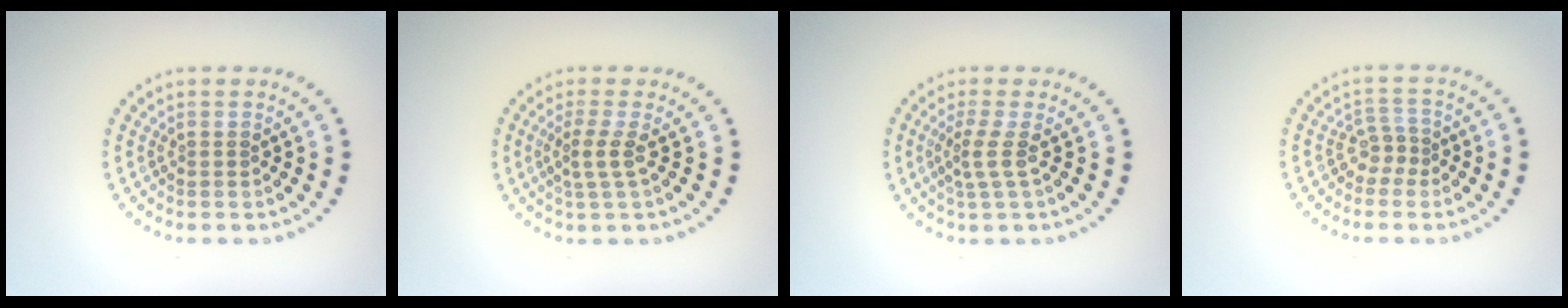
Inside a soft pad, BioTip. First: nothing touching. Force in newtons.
{"total": 2.0, "press": 1.6, "slide": 1.3}
{"total": 2.1, "press": 1.5, "slide": 1.5}
{"total": 1.9, "press": 1.3, "slide": 1.4}